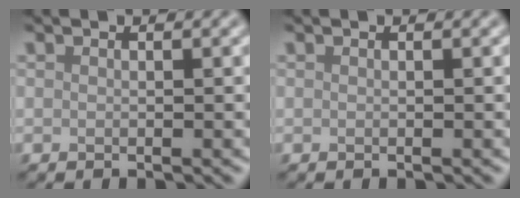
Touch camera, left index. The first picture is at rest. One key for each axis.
{"total": 0.0}